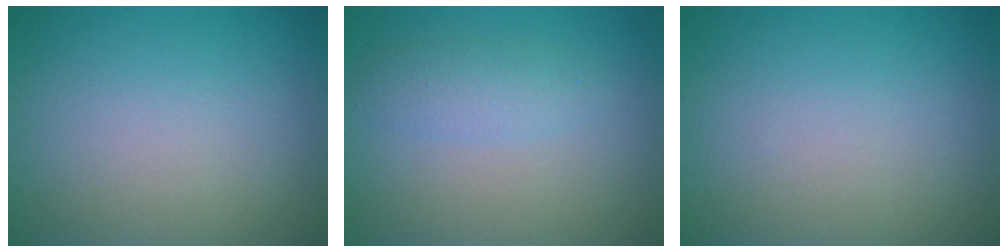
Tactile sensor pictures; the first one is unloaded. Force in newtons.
{"total": 2.1, "press": 2.0, "slide": 0.2}
{"total": 0.0}